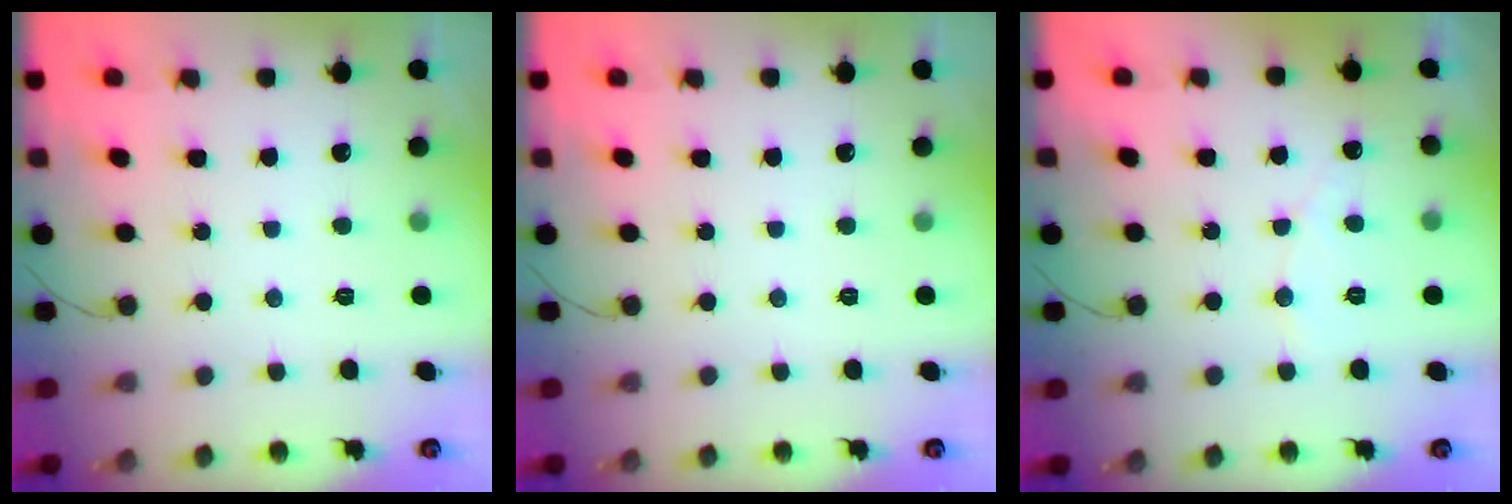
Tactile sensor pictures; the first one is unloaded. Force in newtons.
{"total": 0.0}
{"total": 4.0, "press": 3.9, "slide": 0.3}